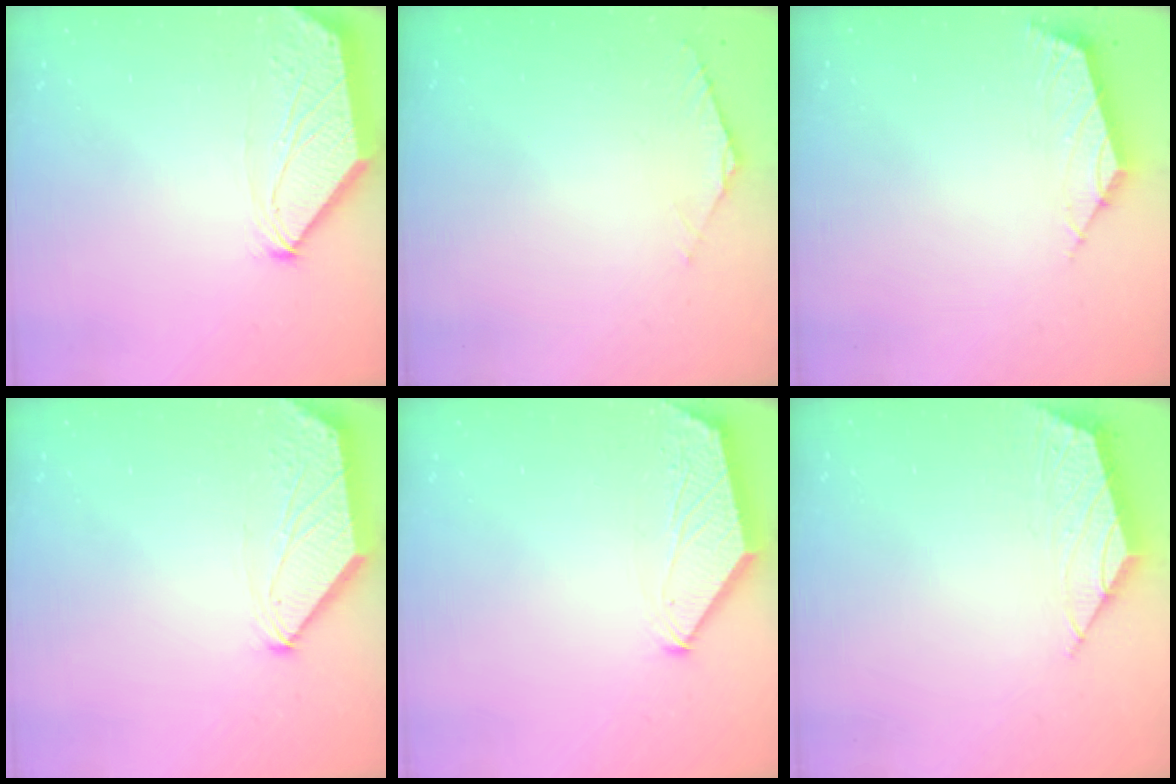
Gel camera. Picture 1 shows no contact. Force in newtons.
{"total": 2.1, "press": 2.1, "slide": 0.6}
{"total": 2.8, "press": 2.7, "slide": 0.7}
{"total": 0.5, "press": 0.5, "slide": 0.3}
{"total": 1.6, "press": 1.6, "slide": 0.3}
{"total": 2.0, "press": 2.0, "slide": 0.5}